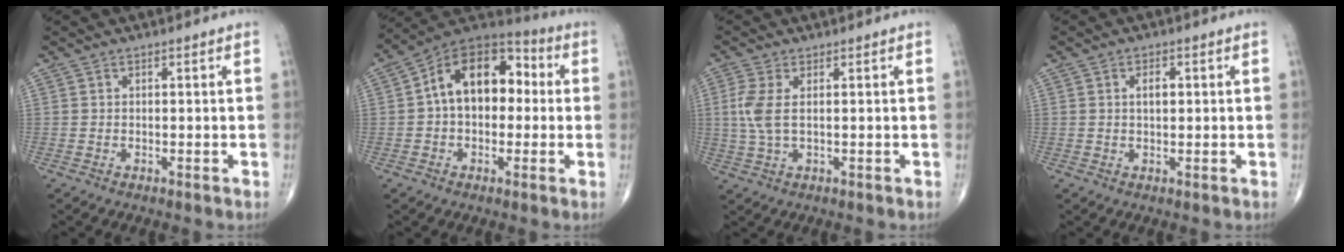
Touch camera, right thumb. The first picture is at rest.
{"total": 15.6, "force": [1.3, 10.1, 11.8], "torque": [-0.148, 0.045, 0.008]}
{"total": 5.0, "force": [0.7, 2.0, 4.5], "torque": [-0.125, 0.002, 0.016]}
{"total": 2.5, "force": [0.4, 1.4, 2.0], "torque": [-0.029, 0.002, 0.007]}